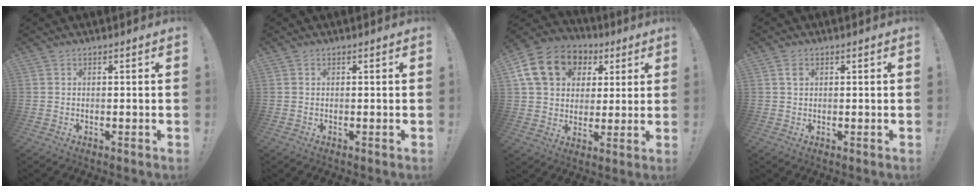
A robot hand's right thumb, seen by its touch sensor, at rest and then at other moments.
{"total": 0.0}
{"total": 18.1, "force": [6.6, 14.1, 9.2], "torque": [-0.133, -0.016, 0.136]}
{"total": 1.9, "force": [0.6, 1.7, 0.6], "torque": [0.005, -0.005, 0.007]}